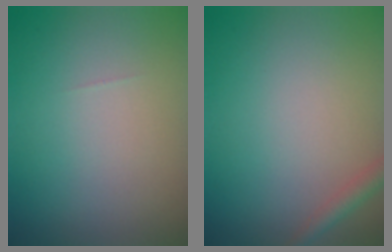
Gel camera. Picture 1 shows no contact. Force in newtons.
{"total": 1.6, "press": 1.6, "slide": 0.1}